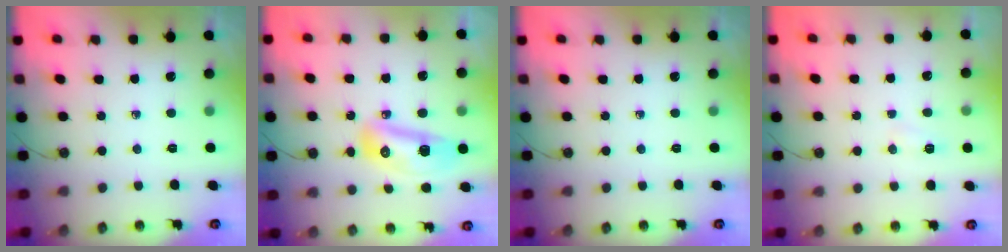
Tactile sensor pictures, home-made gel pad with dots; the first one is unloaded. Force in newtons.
{"total": 10.8, "press": 10.7, "slide": 1.2}
{"total": 0.0}
{"total": 4.6, "press": 4.6, "slide": 0.5}